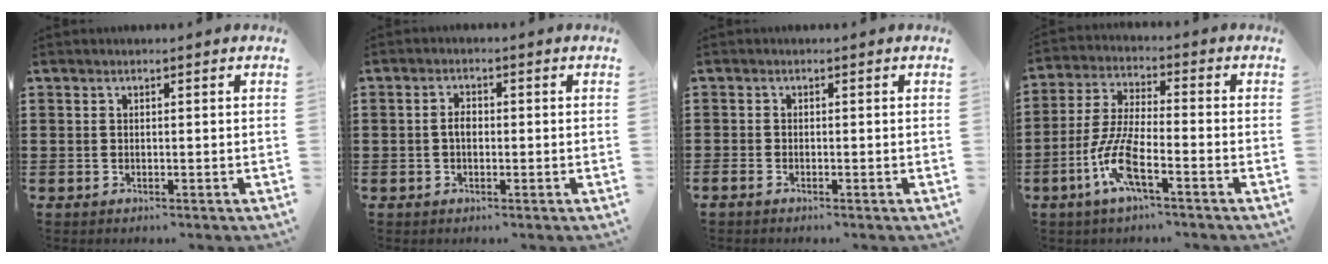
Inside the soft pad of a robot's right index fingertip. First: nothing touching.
{"total": 2.1, "force": [-0.2, 1.1, 1.8], "torque": [-0.034, 0.004, -0.005]}
{"total": 0.6, "force": [-0.6, 0.2, 0.2], "torque": [-0.005, -0.002, -0.010]}
{"total": 8.7, "force": [-4.2, 2.0, 7.3], "torque": [-0.174, -0.012, -0.083]}